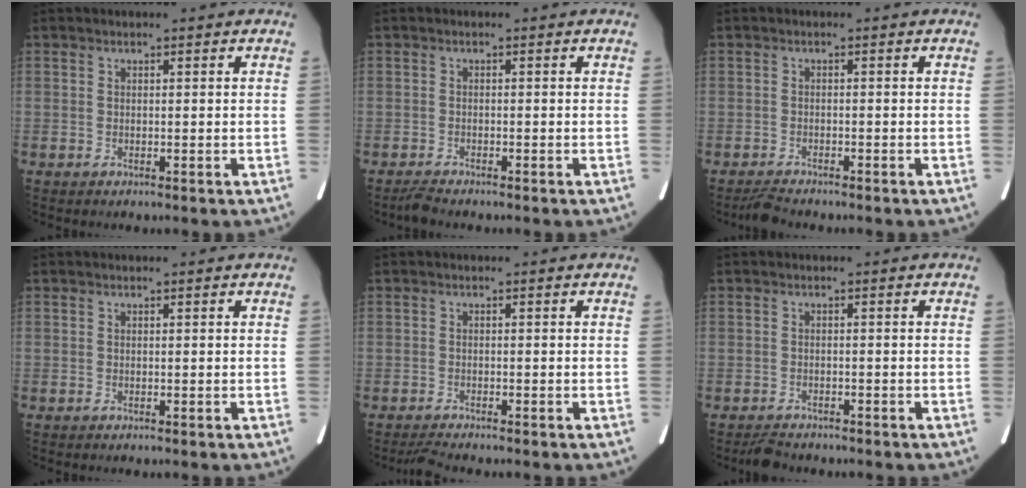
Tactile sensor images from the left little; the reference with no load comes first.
{"total": 1.4, "force": [-1.4, -0.1, 0.4], "torque": [-0.021, -0.008, -0.026]}
{"total": 2.1, "force": [-2.0, 0.2, 0.6], "torque": [-0.020, -0.011, -0.035]}
{"total": 0.0}
{"total": 1.8, "force": [-1.7, -0.3, 0.5], "torque": [-0.020, -0.010, -0.031]}
{"total": 2.5, "force": [-2.3, 0.9, 0.6], "torque": [-0.019, -0.006, -0.034]}